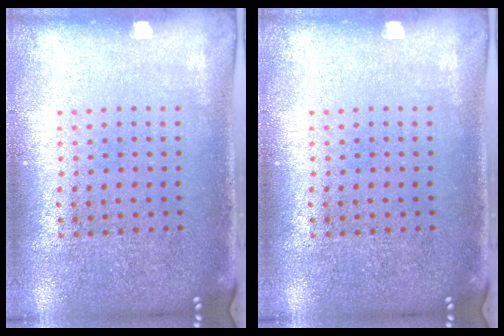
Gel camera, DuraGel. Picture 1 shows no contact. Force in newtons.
{"total": 0.0}